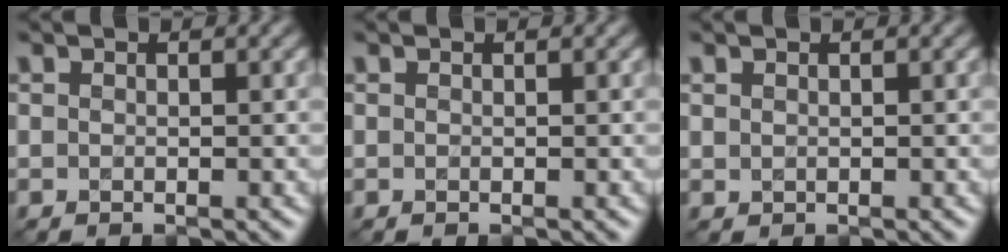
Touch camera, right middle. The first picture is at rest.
{"total": 0.0}
{"total": 0.0}